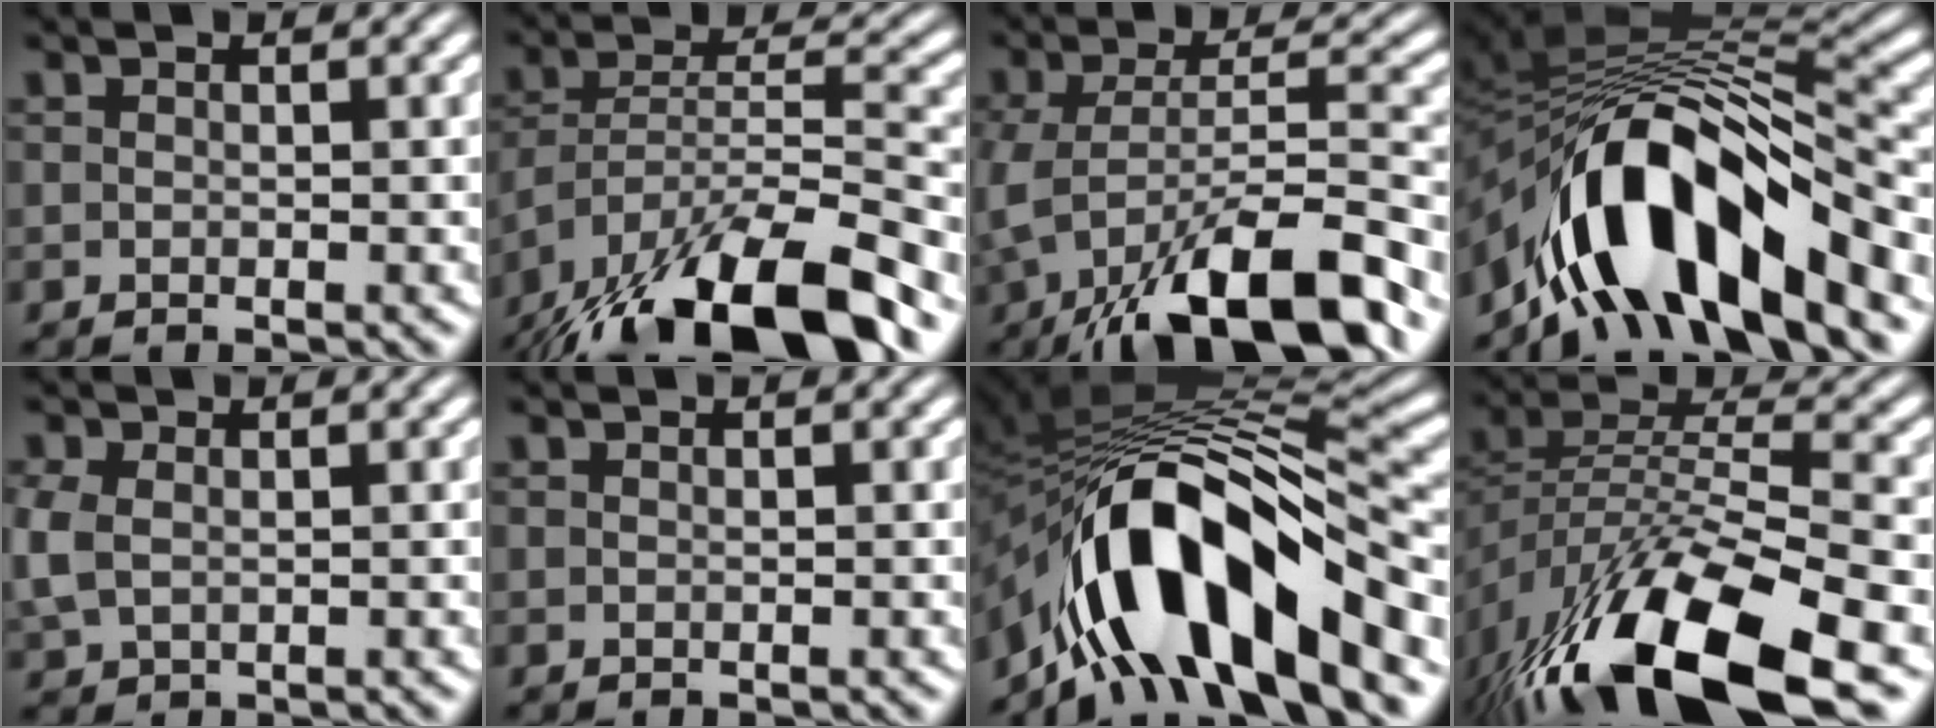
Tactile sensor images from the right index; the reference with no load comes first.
{"total": 11.8, "force": [-6.5, 6.1, 7.8], "torque": [-0.150, -0.043, -0.082]}
{"total": 9.5, "force": [-3.9, 4.0, 7.7], "torque": [-0.143, -0.036, -0.040]}
{"total": 15.1, "force": [-3.8, 7.7, 12.4], "torque": [-0.219, -0.013, -0.054]}
{"total": 1.8, "force": [1.1, 1.2, 0.8], "torque": [-0.035, -0.013, 0.033]}
{"total": 0.0}
{"total": 17.3, "force": [-2.9, 8.6, 14.8], "torque": [-0.250, -0.012, -0.037]}
{"total": 12.0, "force": [-3.5, 6.3, 9.6], "torque": [-0.187, -0.041, -0.037]}